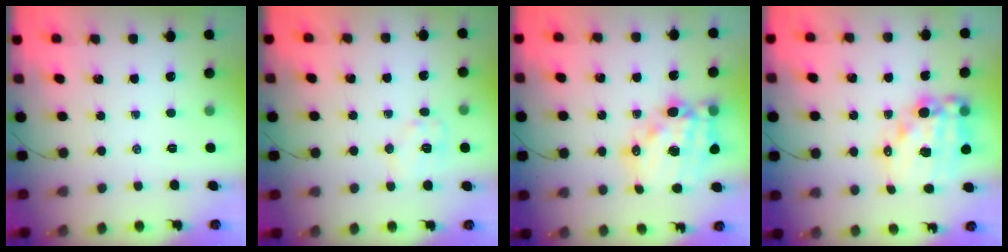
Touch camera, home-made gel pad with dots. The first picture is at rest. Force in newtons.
{"total": 7.1, "press": 7.1, "slide": 0.5}
{"total": 17.9, "press": 17.4, "slide": 4.3}
{"total": 17.1, "press": 16.6, "slide": 4.1}